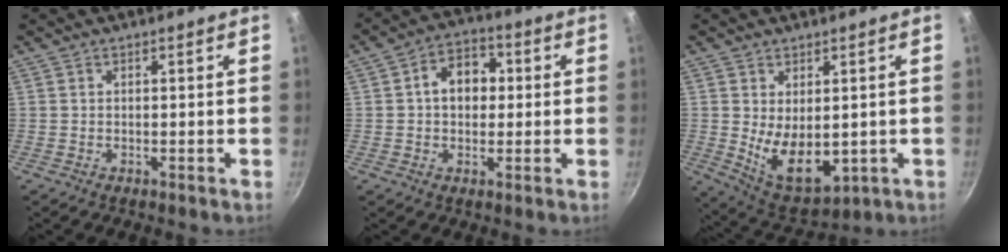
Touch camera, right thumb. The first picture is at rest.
{"total": 8.5, "force": [0.9, 6.4, 5.6], "torque": [-0.046, 0.015, 0.002]}
{"total": 10.8, "force": [-0.2, 6.4, 8.6], "torque": [-0.118, -0.027, 0.025]}